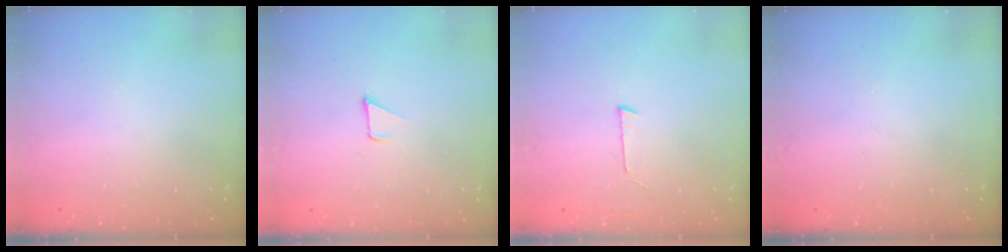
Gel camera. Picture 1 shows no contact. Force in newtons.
{"total": 1.8, "press": 1.7, "slide": 0.1}
{"total": 2.7, "press": 2.7, "slide": 0.2}
{"total": 0.0}